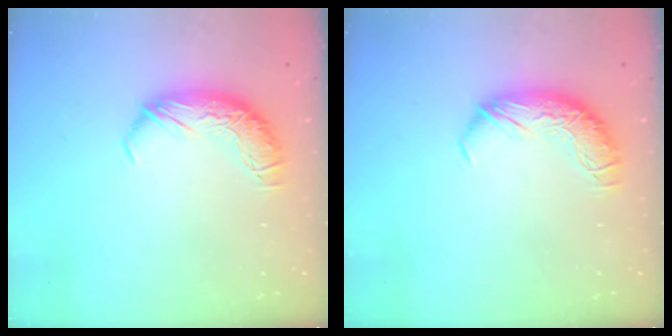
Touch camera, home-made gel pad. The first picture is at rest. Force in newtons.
{"total": 0.0}